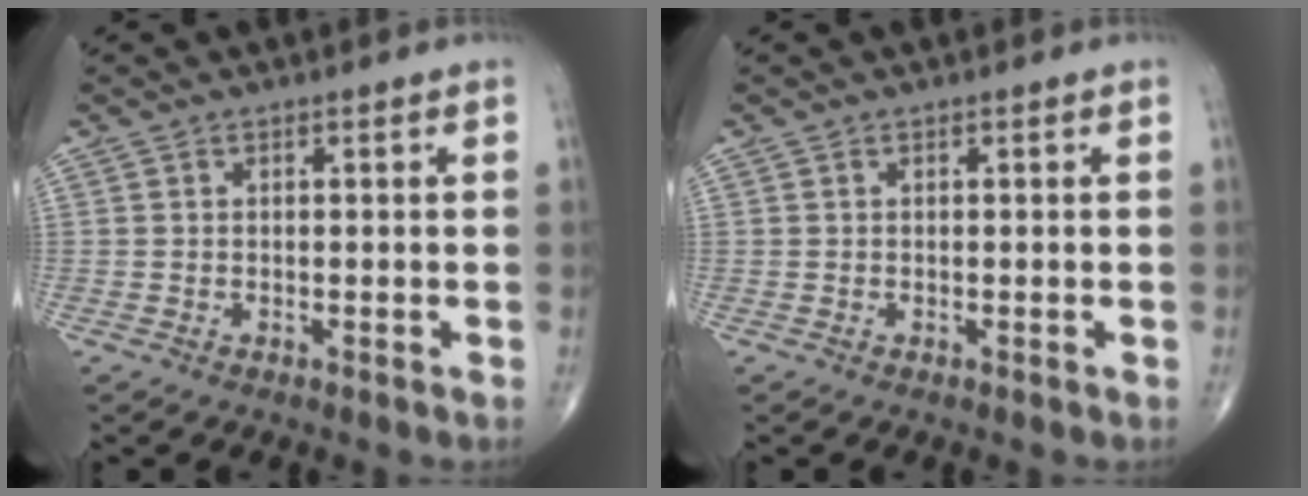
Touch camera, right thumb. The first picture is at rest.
{"total": 0.0}